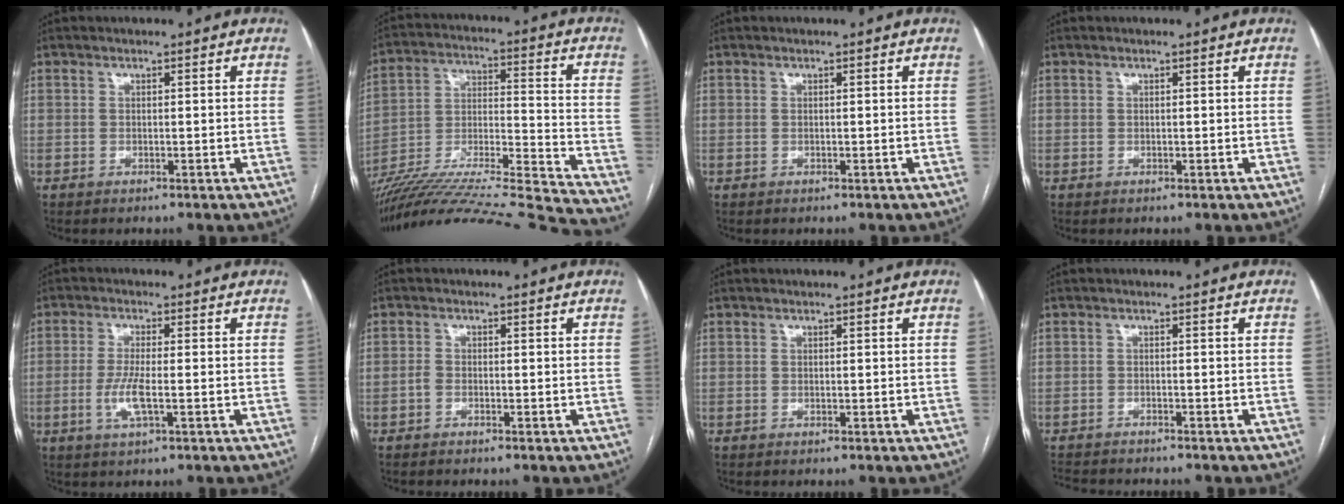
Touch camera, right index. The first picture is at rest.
{"total": 30.6, "force": [-28.2, -1.5, 11.9], "torque": [-0.169, -0.039, -0.433]}
{"total": 0.0}
{"total": 0.0}
{"total": 4.8, "force": [-1.2, 0.7, 4.6], "torque": [-0.098, -0.007, -0.023]}
{"total": 1.0, "force": [-0.8, 0.4, 0.5], "torque": [-0.011, 0.002, -0.015]}
{"total": 0.0}
{"total": 6.8, "force": [-6.2, 1.3, 2.3], "torque": [-0.031, -0.006, -0.094]}